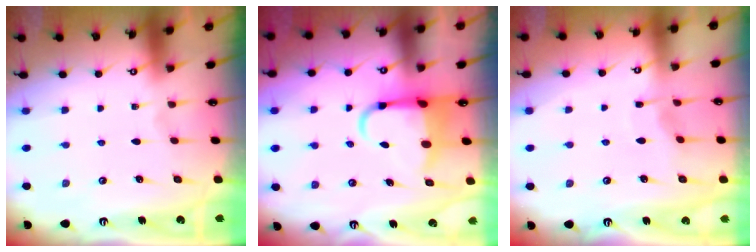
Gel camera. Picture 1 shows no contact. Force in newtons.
{"total": 6.5, "press": 6.3, "slide": 1.4}
{"total": 3.6, "press": 3.5, "slide": 0.4}